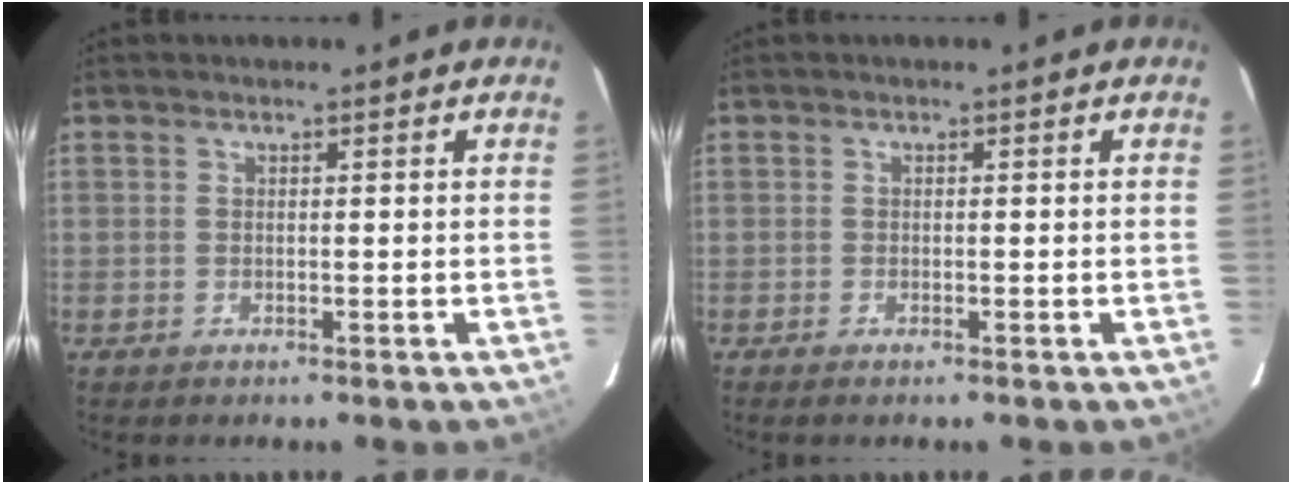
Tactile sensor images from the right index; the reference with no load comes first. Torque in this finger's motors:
{"motor_torque": [-0.11, -0.06, 0.03, 0.01]}